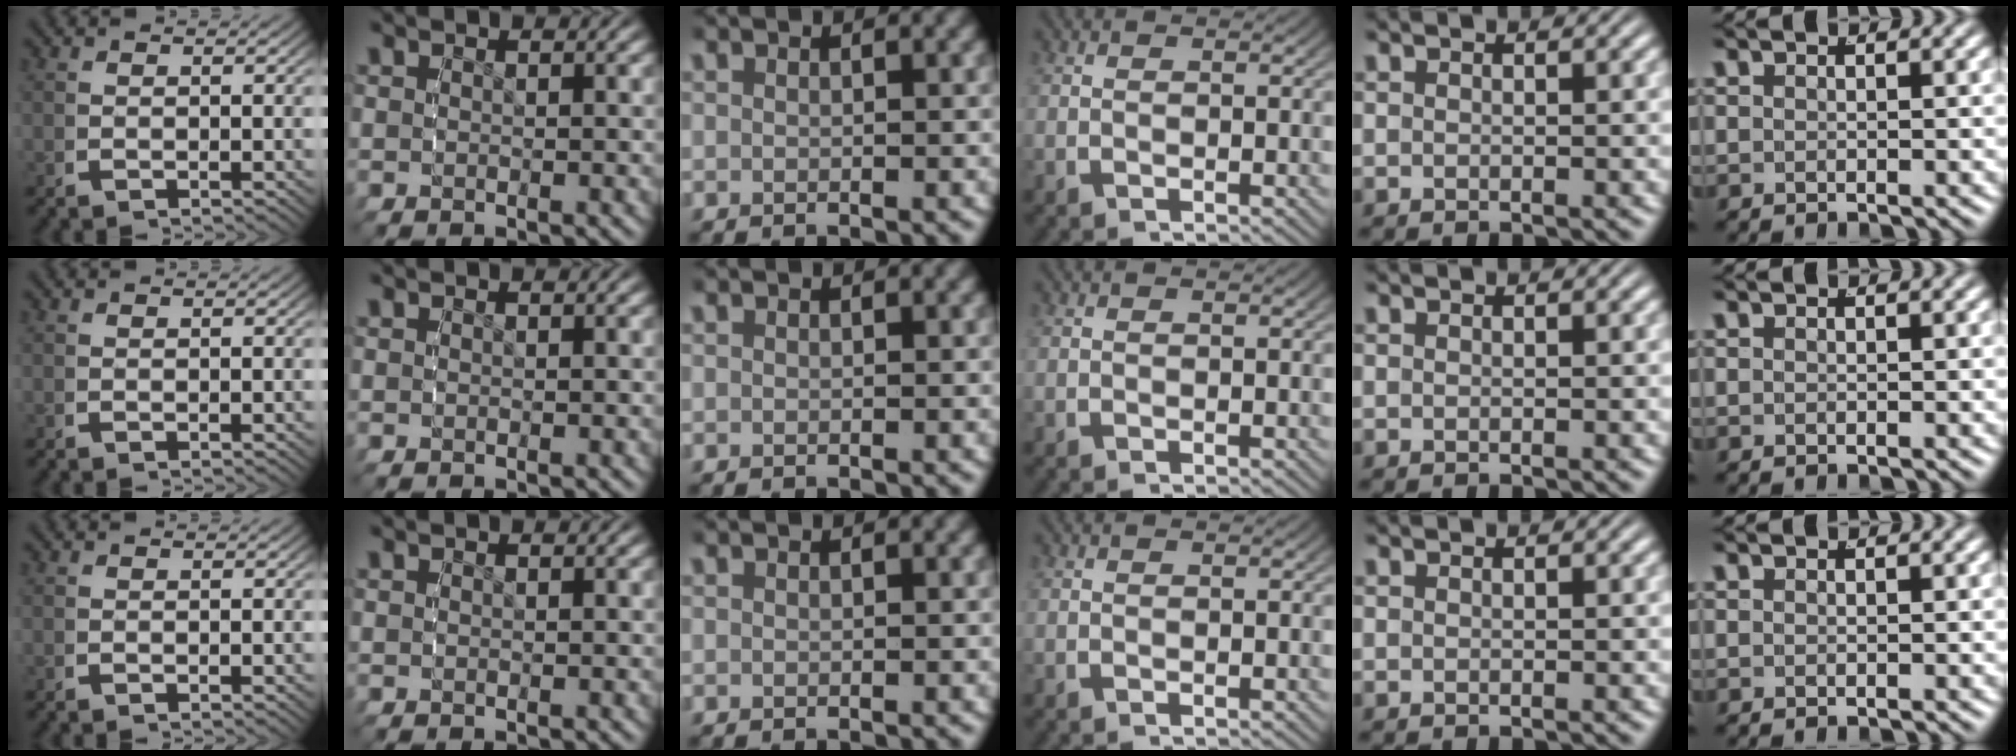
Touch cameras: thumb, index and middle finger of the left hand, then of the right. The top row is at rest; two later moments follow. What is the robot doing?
{"motion": "reach", "object": "backpack"}